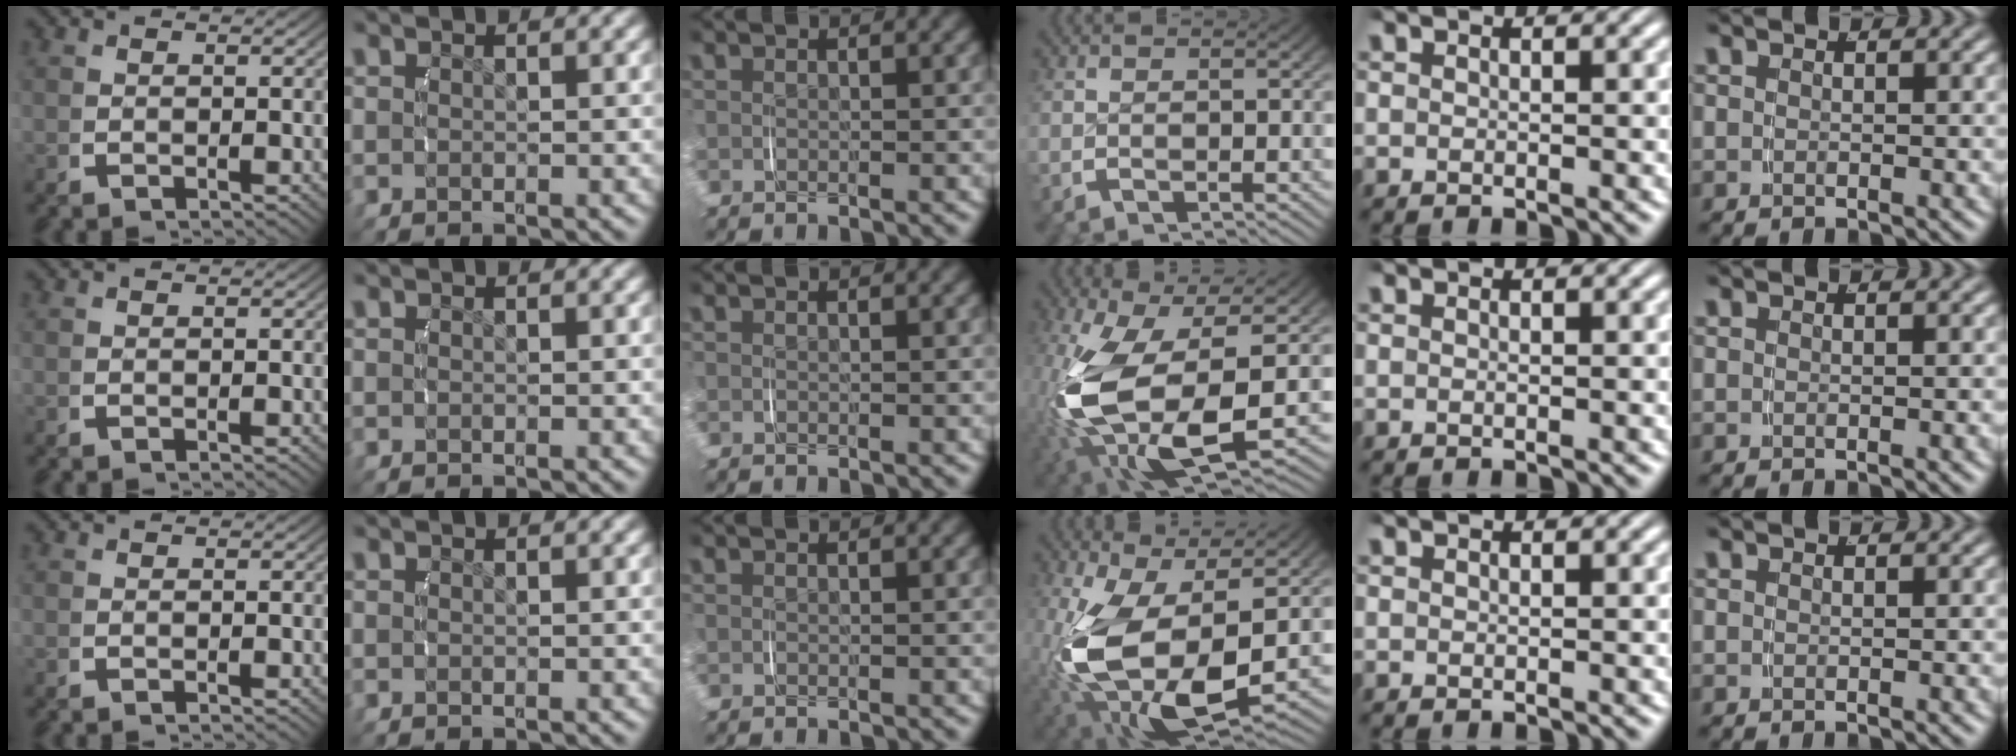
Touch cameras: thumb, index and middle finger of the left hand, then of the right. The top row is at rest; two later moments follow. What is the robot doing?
{"motion": "lift_and_place", "object": "camera"}